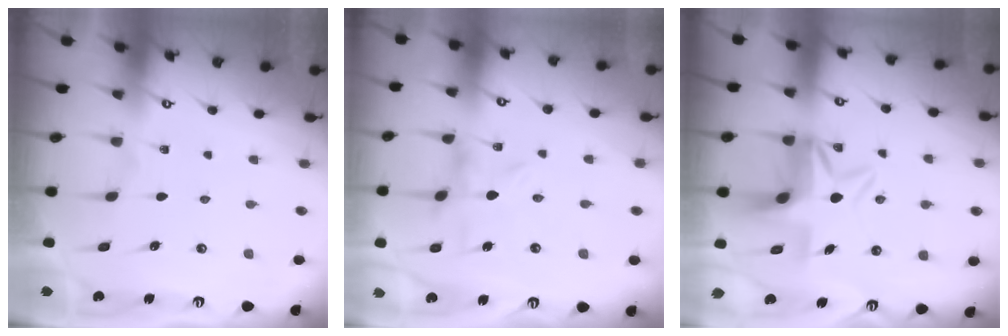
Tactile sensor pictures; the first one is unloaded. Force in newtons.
{"total": 0.0}
{"total": 6.7, "press": 6.3, "slide": 2.3}